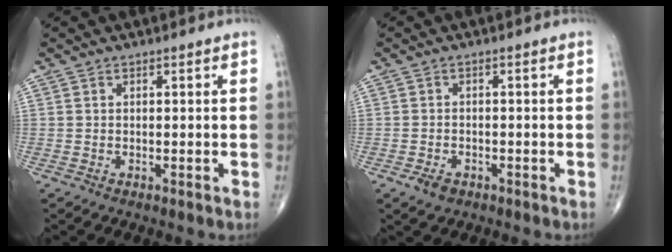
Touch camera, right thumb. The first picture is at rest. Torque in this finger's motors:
{"motor_torque": [0.60, 0.67, -0.23, -0.25, 0.01]}